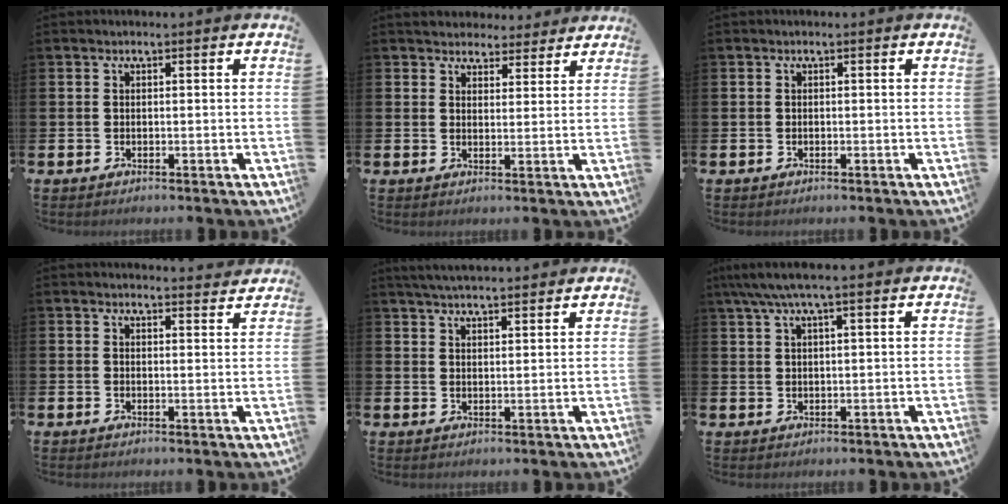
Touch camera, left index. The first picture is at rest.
{"total": 4.1, "force": [3.8, 1.4, -0.2], "torque": [-0.003, -0.022, 0.068]}
{"total": 0.0}
{"total": 2.6, "force": [2.6, 0.3, 0.0], "torque": [0.016, -0.023, 0.043]}
{"total": 4.0, "force": [4.0, 0.2, 0.7], "torque": [-0.018, -0.015, 0.072]}
{"total": 4.3, "force": [3.3, 0.4, 2.8], "torque": [-0.068, 0.001, 0.061]}